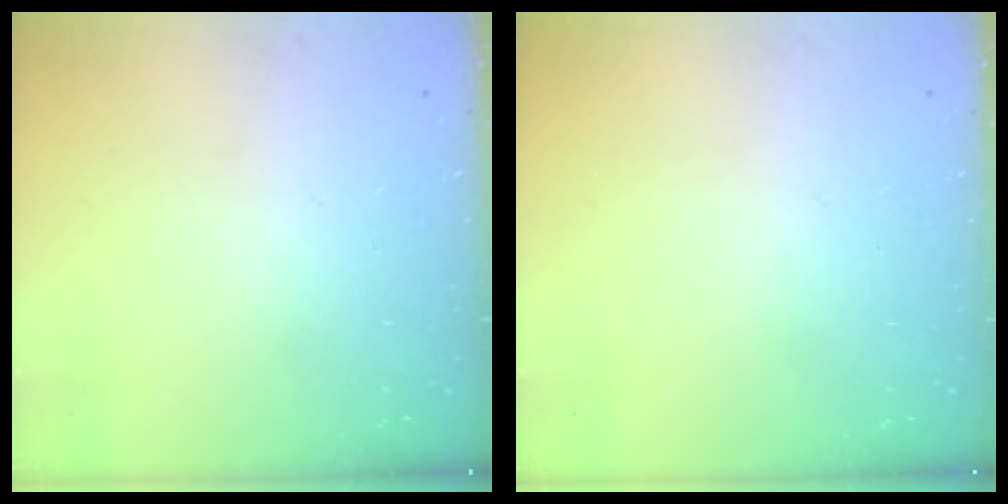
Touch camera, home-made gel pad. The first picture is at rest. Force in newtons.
{"total": 0.0}